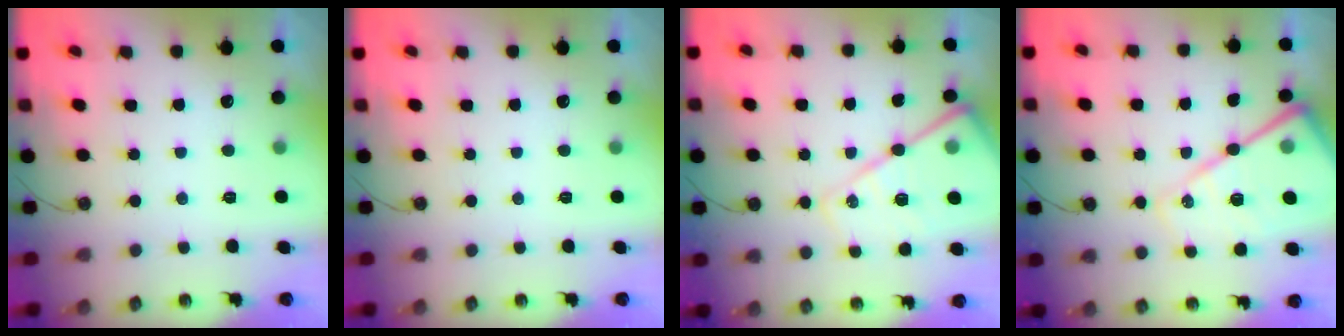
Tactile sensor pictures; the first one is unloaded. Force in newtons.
{"total": 0.0}
{"total": 17.2, "press": 17.1, "slide": 1.9}
{"total": 20.2, "press": 20.1, "slide": 2.1}